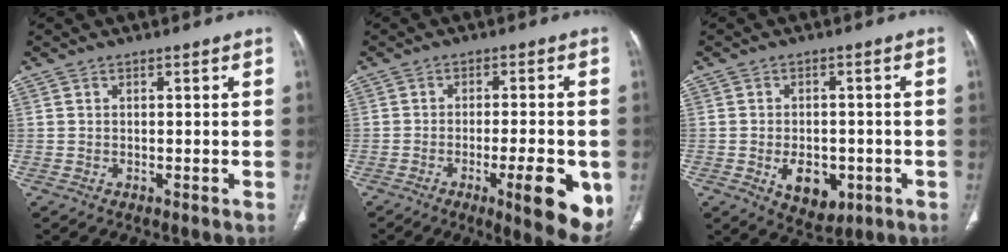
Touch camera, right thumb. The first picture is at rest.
{"total": 12.0, "force": [-4.0, 2.7, 10.9], "torque": [-0.136, -0.010, -0.050]}
{"total": 8.1, "force": [-2.5, 5.2, 5.6], "torque": [-0.061, 0.004, -0.024]}